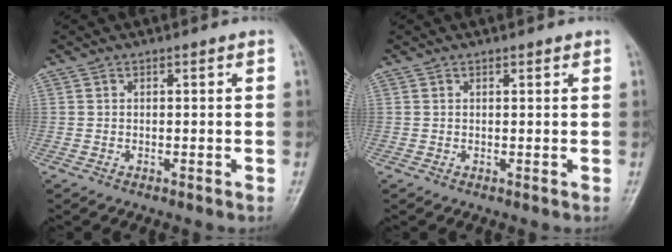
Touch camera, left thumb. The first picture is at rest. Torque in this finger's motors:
{"motor_torque": [-0.31, -0.01, -0.17, 0.02, 0.02]}